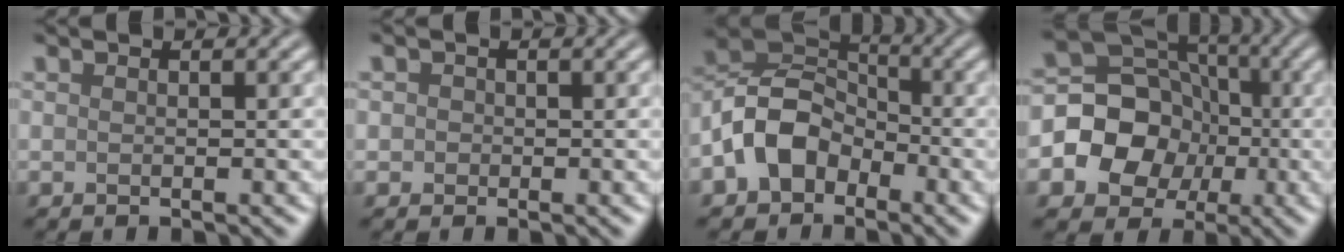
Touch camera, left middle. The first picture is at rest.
{"total": 2.0, "force": [0.7, 1.8, 0.6], "torque": [0.015, 0.016, -0.016]}
{"total": 6.5, "force": [-2.8, 4.7, 3.5], "torque": [-0.063, 0.011, -0.073]}
{"total": 8.3, "force": [-1.5, 7.2, 3.9], "torque": [-0.056, 0.003, -0.051]}